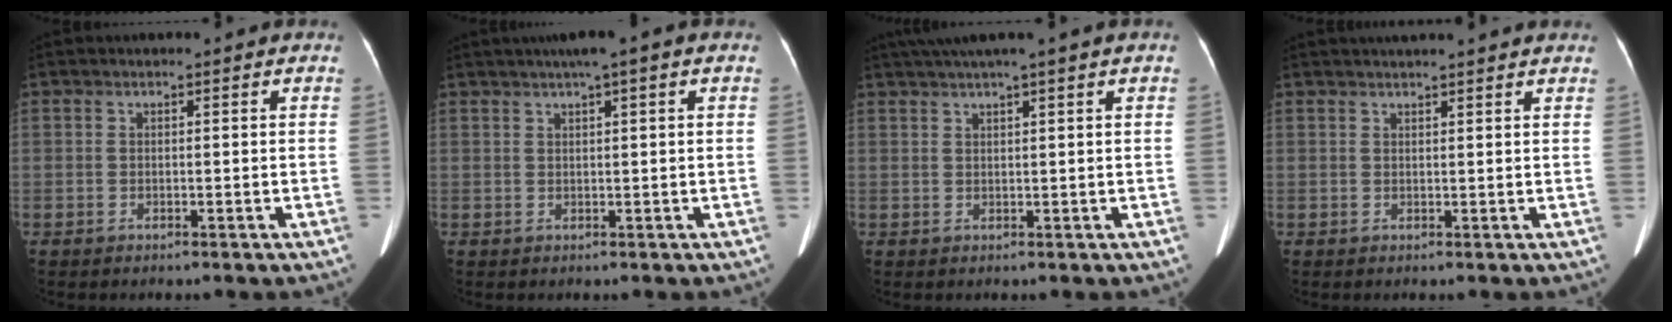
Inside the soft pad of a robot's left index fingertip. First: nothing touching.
{"total": 4.3, "force": [2.5, -0.1, 3.5], "torque": [-0.062, 0.023, 0.041]}
{"total": 5.2, "force": [3.7, -1.2, 3.5], "torque": [-0.059, 0.027, 0.067]}
{"total": 8.1, "force": [7.3, 0.2, 3.6], "torque": [-0.049, 0.032, 0.086]}